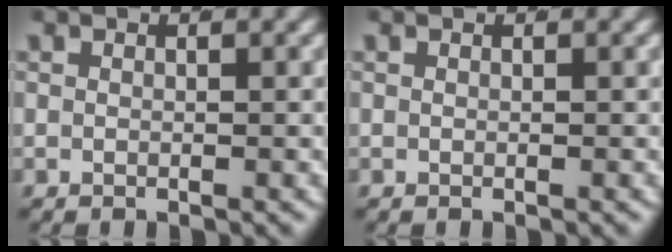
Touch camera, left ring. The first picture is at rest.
{"total": 0.0}